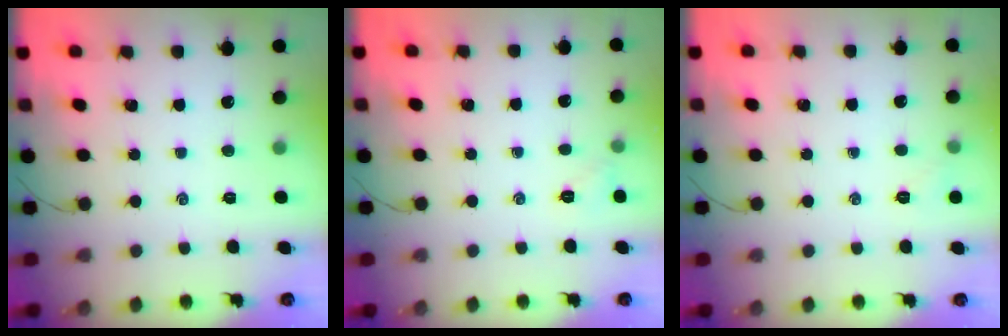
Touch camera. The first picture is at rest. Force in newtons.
{"total": 3.6, "press": 3.5, "slide": 1.1}
{"total": 3.7, "press": 3.6, "slide": 1.0}